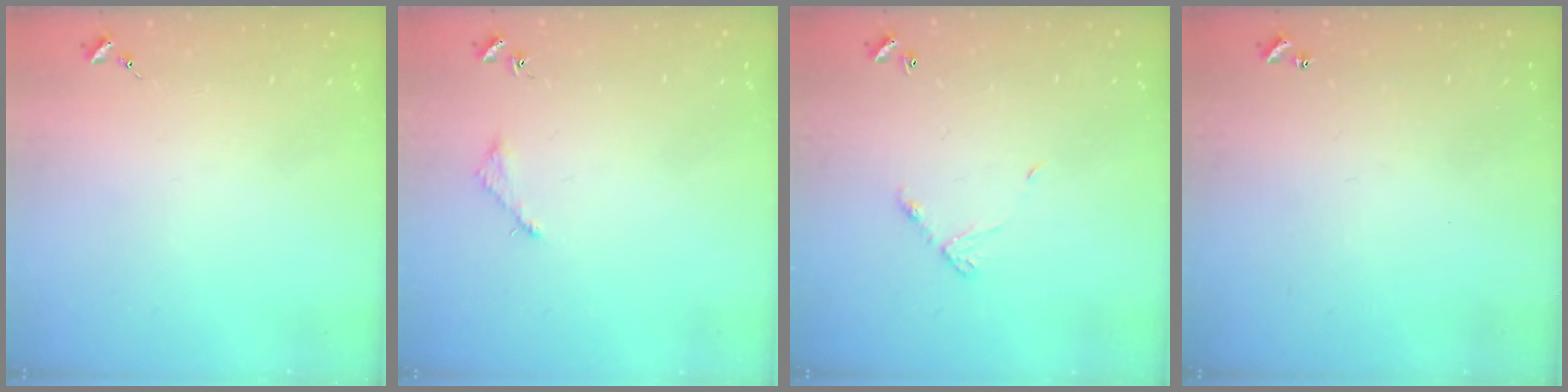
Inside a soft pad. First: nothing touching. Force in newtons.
{"total": 3.0, "press": 3.0, "slide": 0.4}
{"total": 6.2, "press": 6.2, "slide": 0.4}
{"total": 1.0, "press": 1.0, "slide": 0.2}